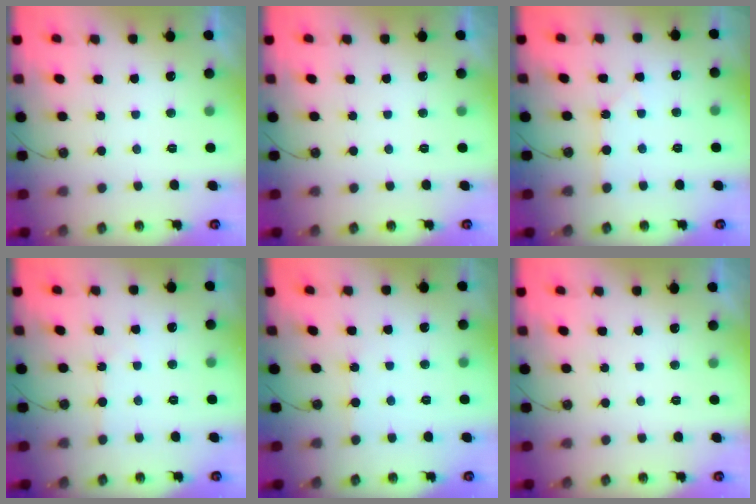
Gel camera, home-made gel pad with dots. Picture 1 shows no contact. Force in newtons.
{"total": 0.0}
{"total": 1.1, "press": 1.1, "slide": 0.2}
{"total": 1.9, "press": 1.8, "slide": 0.3}
{"total": 2.5, "press": 2.5, "slide": 0.4}
{"total": 0.0}